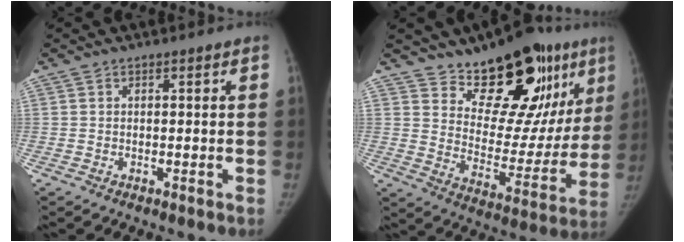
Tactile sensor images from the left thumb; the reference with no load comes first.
{"total": 23.0, "force": [14.5, 10.8, 14.2], "torque": [-0.145, -0.080, 0.223]}